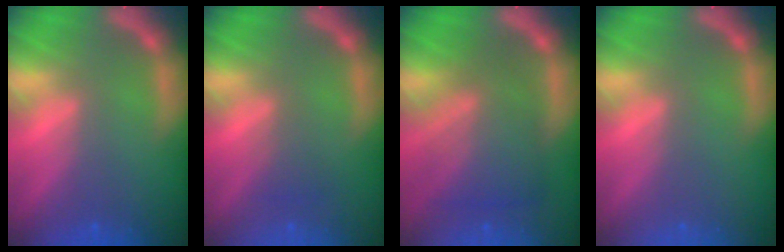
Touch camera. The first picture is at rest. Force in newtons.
{"total": 1.5}
{"total": 7.6}
{"total": 0.0}